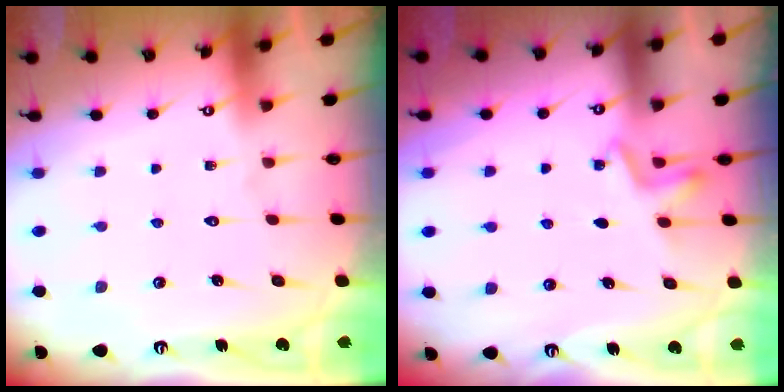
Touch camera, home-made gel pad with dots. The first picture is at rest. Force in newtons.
{"total": 2.8, "press": 2.4, "slide": 1.4}